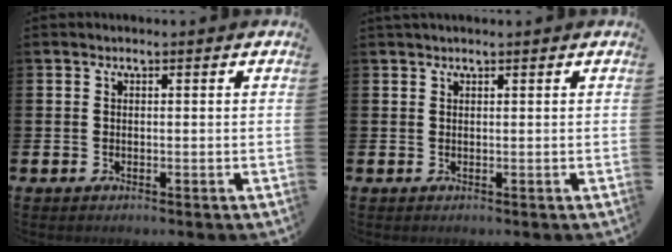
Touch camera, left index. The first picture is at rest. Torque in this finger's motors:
{"motor_torque": [0.12, -1.27, 0.89, 0.11]}